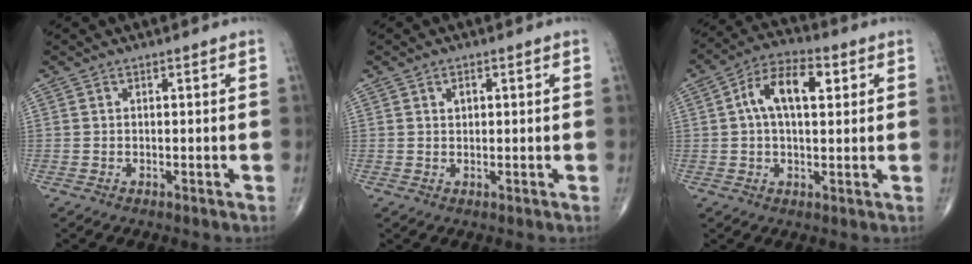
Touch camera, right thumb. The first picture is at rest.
{"total": 1.5, "force": [0.6, 1.0, 0.9], "torque": [-0.011, -0.001, 0.009]}
{"total": 10.7, "force": [2.5, 5.5, 8.8], "torque": [-0.149, 0.023, 0.037]}